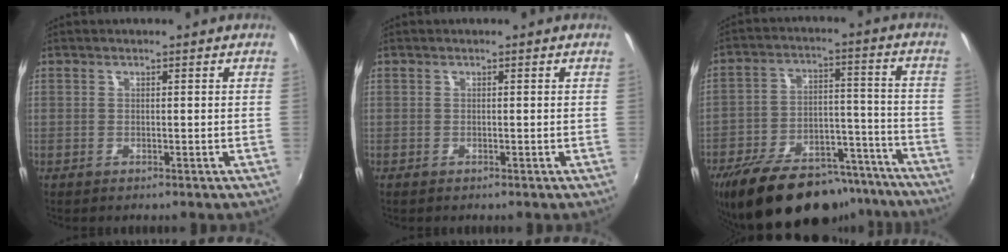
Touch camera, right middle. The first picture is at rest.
{"total": 0.0}
{"total": 26.2, "force": [-20.4, 11.0, 12.2], "torque": [-0.232, 0.015, -0.279]}